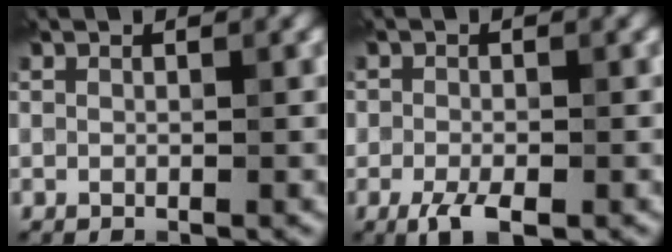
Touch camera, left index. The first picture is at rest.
{"total": 3.6, "force": [-1.9, 1.8, 2.5], "torque": [-0.046, -0.007, -0.035]}